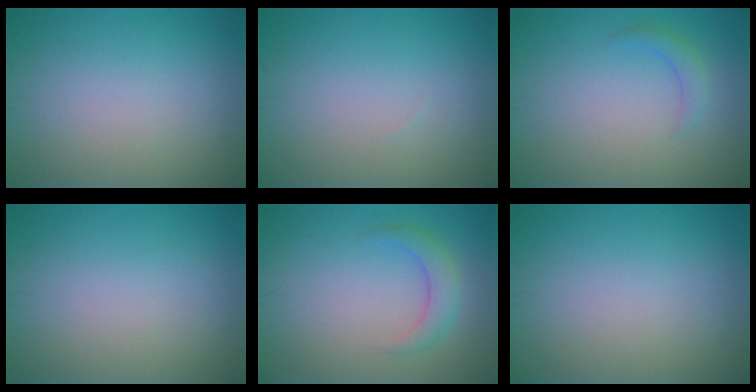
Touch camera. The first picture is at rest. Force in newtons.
{"total": 0.0}
{"total": 1.6, "press": 1.6, "slide": 0.0}
{"total": 0.0}
{"total": 2.4, "press": 2.4, "slide": 0.0}
{"total": 0.0}